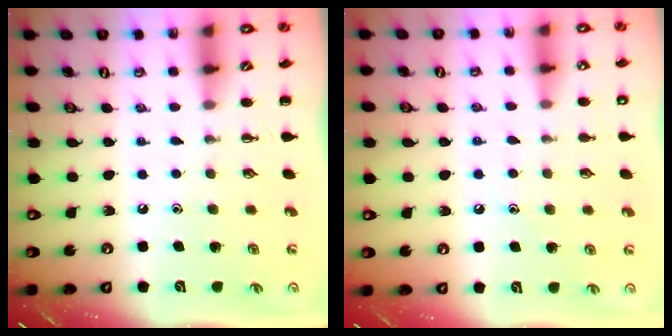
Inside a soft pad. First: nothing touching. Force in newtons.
{"total": 5.7, "press": 5.5, "slide": 1.5}